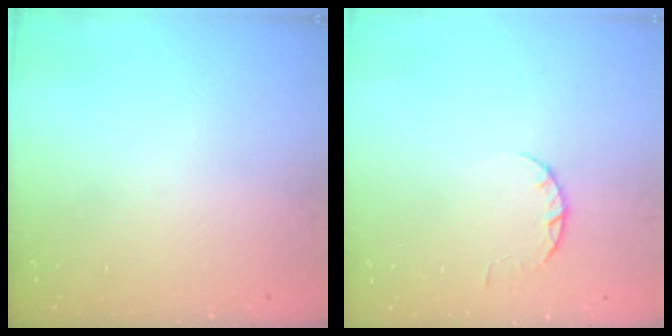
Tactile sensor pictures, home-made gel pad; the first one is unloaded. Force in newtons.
{"total": 3.3, "press": 3.3, "slide": 0.5}